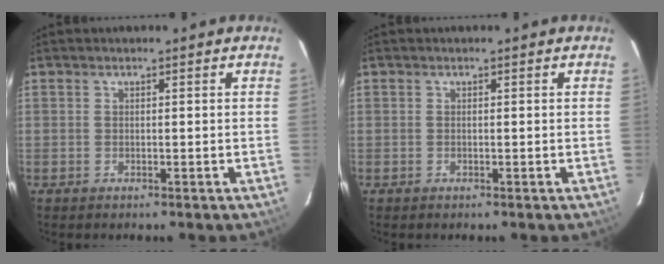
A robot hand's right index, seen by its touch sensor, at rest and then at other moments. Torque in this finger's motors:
{"motor_torque": [0.15, 0.10, -0.01, 0.01]}